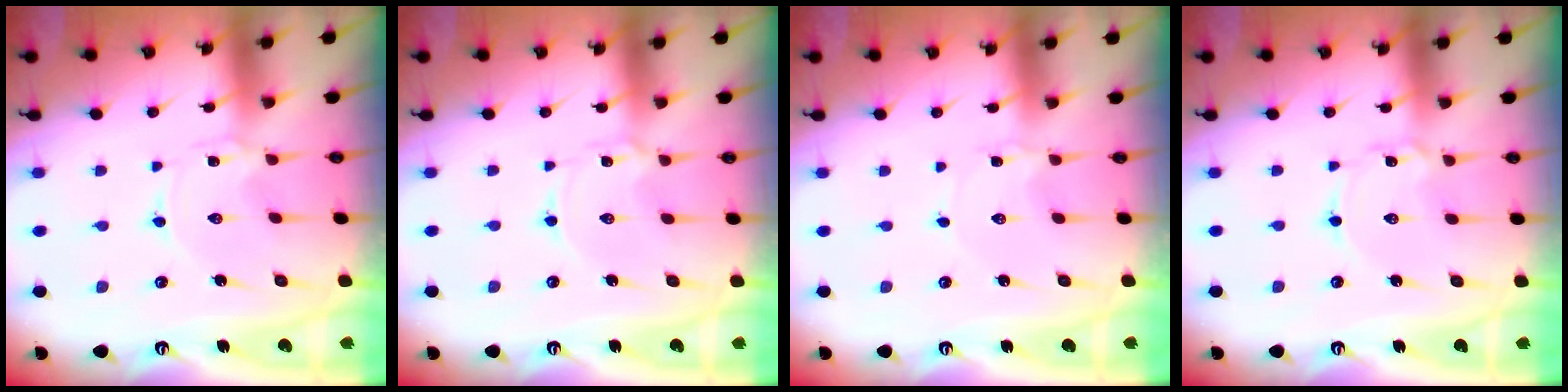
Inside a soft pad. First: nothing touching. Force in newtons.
{"total": 0.8, "press": 0.8, "slide": 0.1}
{"total": 0.9, "press": 0.9, "slide": 0.1}
{"total": 2.1, "press": 2.1, "slide": 0.1}